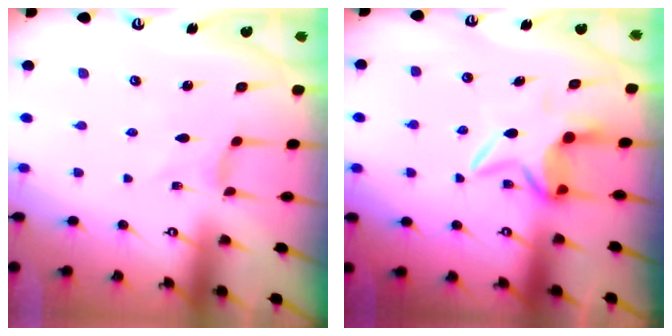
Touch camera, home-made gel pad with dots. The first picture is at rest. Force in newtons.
{"total": 6.5, "press": 6.4, "slide": 1.0}